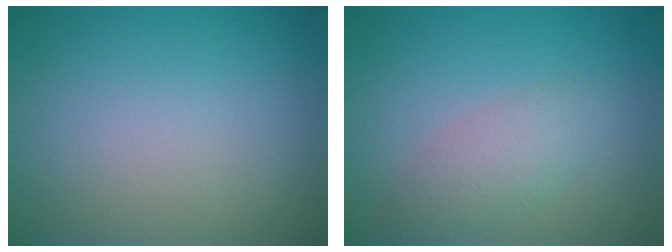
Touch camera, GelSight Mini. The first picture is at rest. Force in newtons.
{"total": 2.6, "press": 2.6, "slide": 0.1}